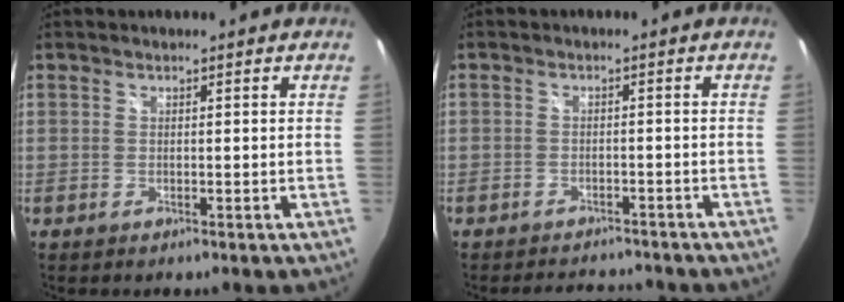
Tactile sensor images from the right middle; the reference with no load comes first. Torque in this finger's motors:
{"motor_torque": [0.69, -1.23, -0.08, -0.02]}